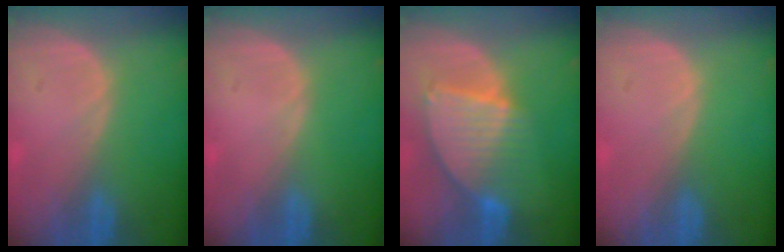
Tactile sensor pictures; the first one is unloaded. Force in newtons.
{"total": 0.0}
{"total": 8.6, "press": 7.5, "slide": 4.2}
{"total": 0.0}